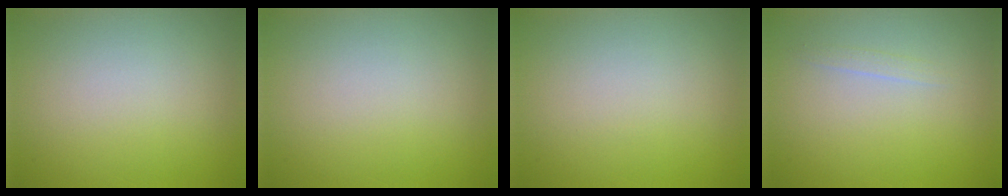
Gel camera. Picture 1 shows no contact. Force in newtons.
{"total": 0.0}
{"total": 0.0}
{"total": 0.7, "press": 0.7, "slide": 0.1}